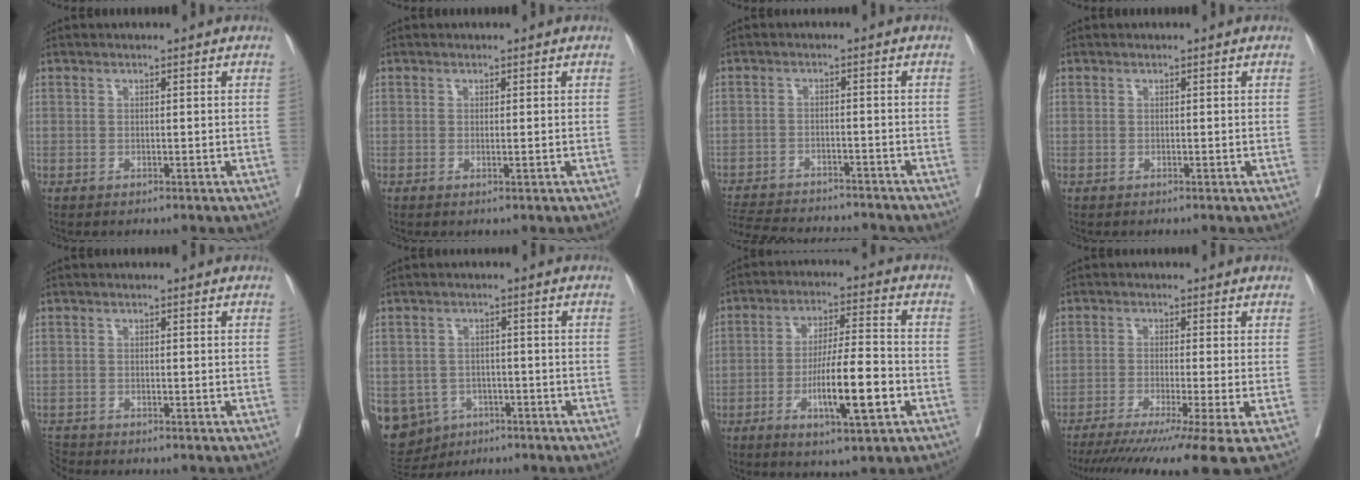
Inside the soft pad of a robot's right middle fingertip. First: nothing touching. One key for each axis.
{"total": 0.8, "fx": -0.1, "fy": -0.1, "fz": 0.8, "tx": -0.016, "ty": -0.003, "tz": 0.000}
{"total": 15.2, "fx": -14.0, "fy": 2.9, "fz": 5.4, "tx": -0.118, "ty": -0.014, "tz": -0.195}
{"total": 0.0}
{"total": 1.9, "fx": -1.9, "fy": -0.1, "fz": -0.2, "tx": 0.005, "ty": -0.012, "tz": -0.035}
{"total": 12.3, "fx": -5.3, "fy": 10.5, "fz": 3.5, "tx": -0.107, "ty": 0.005, "tz": -0.067}
{"total": 11.5, "fx": -4.1, "fy": 1.2, "fz": 10.6, "tx": -0.184, "ty": -0.009, "tz": -0.070}
{"total": 13.8, "fx": -10.3, "fy": -1.4, "fz": 9.1, "tx": -0.115, "ty": -0.040, "tz": -0.161}